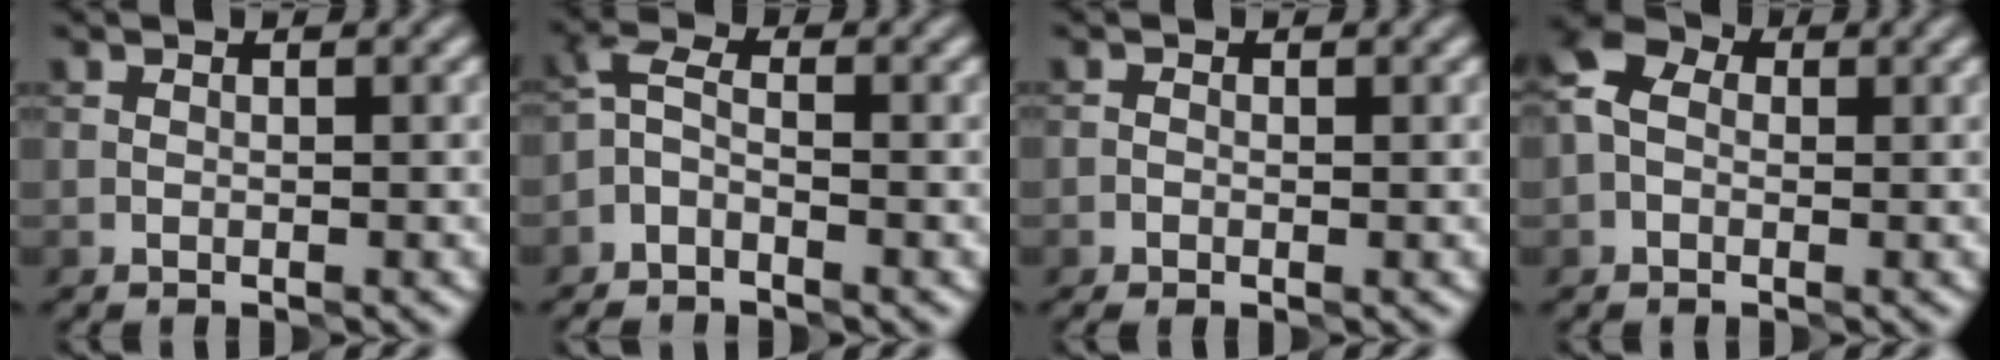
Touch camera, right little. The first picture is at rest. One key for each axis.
{"total": 2.7, "fx": -1.5, "fy": 1.4, "fz": 1.8, "tx": -0.042, "ty": 0.007, "tz": -0.040}
{"total": 1.0, "fx": -0.3, "fy": 0.6, "fz": 0.7, "tx": -0.011, "ty": 0.000, "tz": -0.005}
{"total": 4.4, "fx": 0.4, "fy": 3.5, "fz": 2.7, "tx": -0.048, "ty": 0.028, "tz": -0.014}